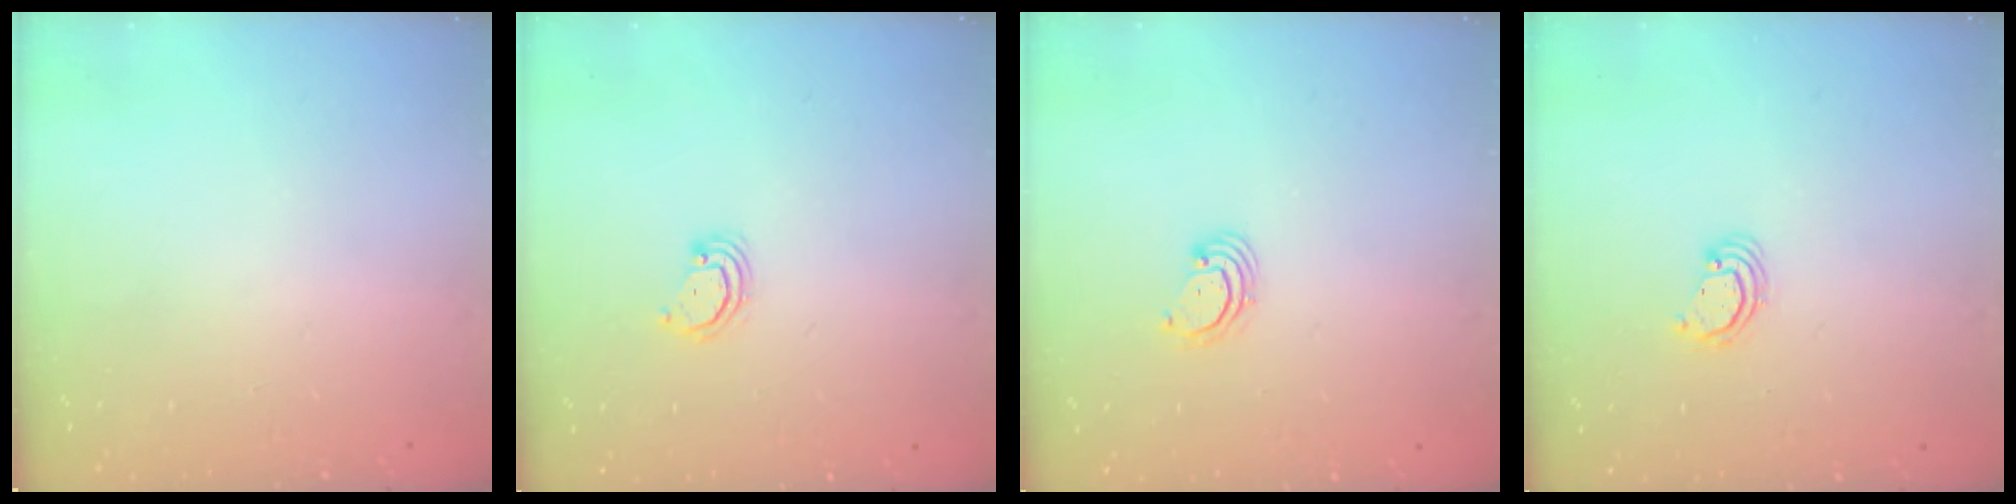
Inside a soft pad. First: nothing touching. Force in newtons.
{"total": 2.8, "press": 2.8, "slide": 0.2}
{"total": 2.7, "press": 2.7, "slide": 0.3}
{"total": 2.2, "press": 2.2, "slide": 0.1}